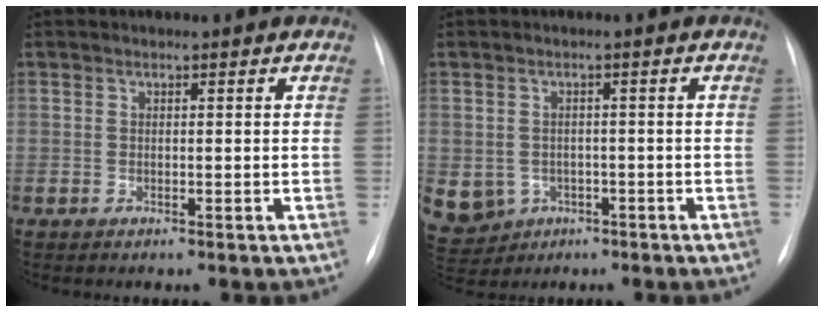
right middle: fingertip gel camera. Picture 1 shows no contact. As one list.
[{"total": 11.0, "force": [-4.2, 9.6, 3.3], "torque": [-0.105, 0.006, -0.047]}]